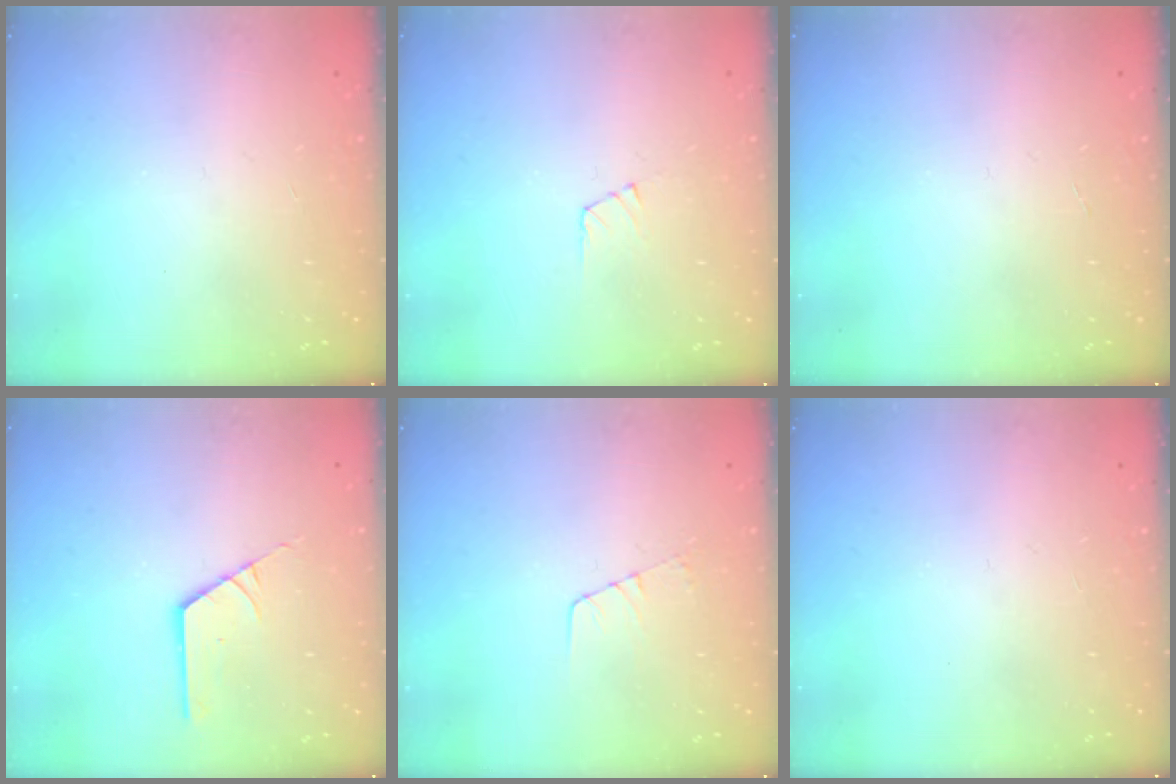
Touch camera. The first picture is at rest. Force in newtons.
{"total": 3.1, "press": 3.1, "slide": 0.3}
{"total": 0.0}
{"total": 2.2, "press": 2.2, "slide": 0.1}
{"total": 3.7, "press": 3.7, "slide": 0.3}
{"total": 0.0}